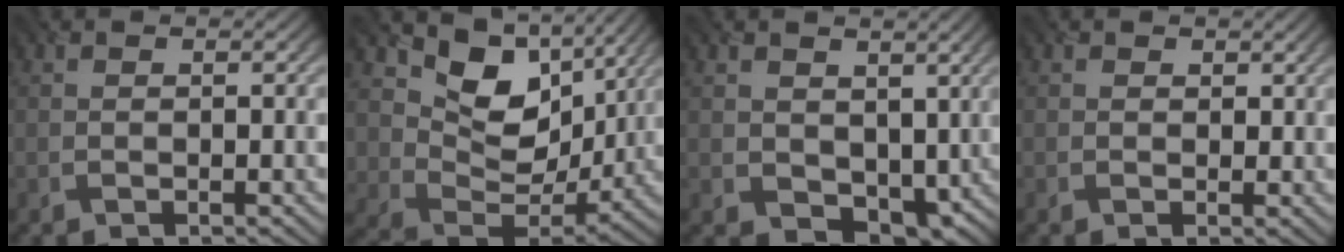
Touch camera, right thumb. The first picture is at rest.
{"total": 11.5, "force": [5.2, 8.7, 5.5], "torque": [-0.108, -0.016, 0.098]}
{"total": 4.4, "force": [0.8, 3.8, 2.1], "torque": [-0.056, -0.022, 0.018]}
{"total": 0.8, "force": [0.3, 0.3, -0.7], "torque": [0.010, -0.004, 0.007]}